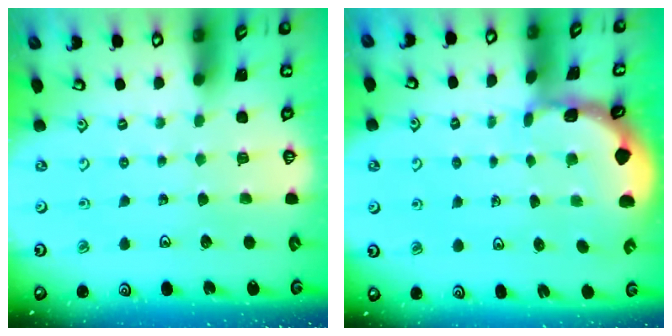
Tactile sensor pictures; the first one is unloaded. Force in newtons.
{"total": 1.3, "press": 1.2, "slide": 0.1}